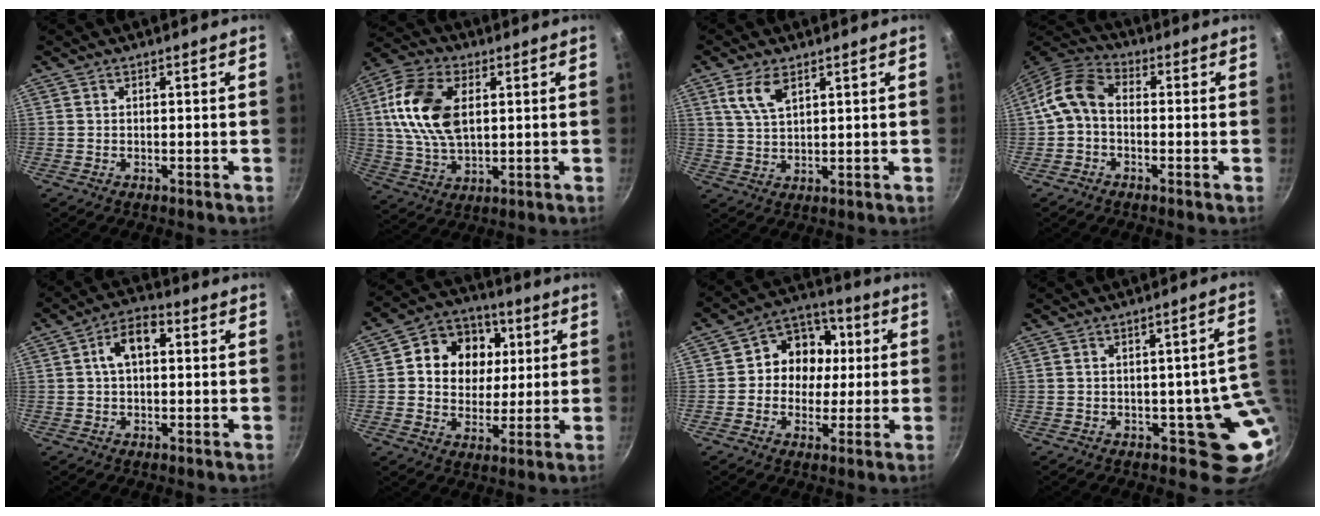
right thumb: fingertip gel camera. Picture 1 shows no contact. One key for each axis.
{"total": 15.2, "fx": 2.9, "fy": 9.3, "fz": 11.7, "tx": -0.211, "ty": -0.001, "tz": 0.051}
{"total": 6.2, "fx": 3.2, "fy": 2.8, "fz": 4.5, "tx": -0.086, "ty": -0.011, "tz": 0.067}
{"total": 7.8, "fx": -1.0, "fy": 5.5, "fz": 5.4, "tx": -0.106, "ty": 0.033, "tz": -0.036}
{"total": 7.1, "fx": 1.2, "fy": 4.3, "fz": 5.6, "tx": -0.081, "ty": 0.022, "tz": 0.010}
{"total": 13.9, "fx": 3.0, "fy": 11.7, "fz": 6.9, "tx": -0.079, "ty": 0.001, "tz": 0.039}
{"total": 11.2, "fx": 0.8, "fy": 9.8, "fz": 5.3, "tx": -0.034, "ty": 0.019, "tz": -0.008}
{"total": 7.9, "fx": -0.5, "fy": 5.0, "fz": 6.1, "tx": -0.019, "ty": 0.009, "tz": 0.000}